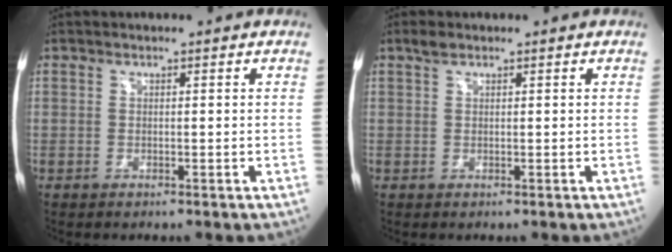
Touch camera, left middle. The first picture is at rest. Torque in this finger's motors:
{"motor_torque": [0.26, 0.18, -0.10, 0.02]}